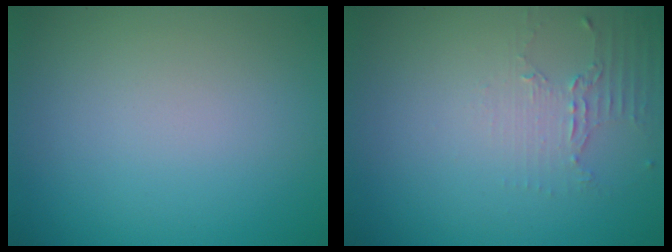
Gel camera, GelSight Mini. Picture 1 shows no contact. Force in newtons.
{"total": 2.0, "press": 1.5, "slide": 1.4}